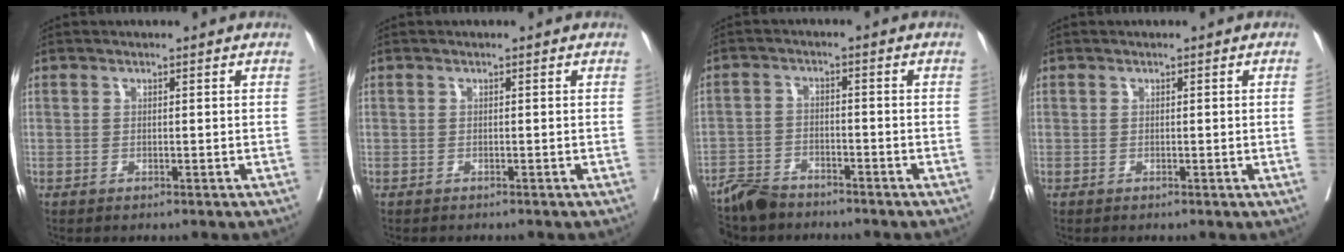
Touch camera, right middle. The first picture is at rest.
{"total": 1.1, "force": [-1.0, 0.3, 0.4], "torque": [-0.011, -0.002, -0.012]}
{"total": 6.1, "force": [-5.7, 1.7, 1.2], "torque": [-0.025, -0.016, -0.108]}
{"total": 1.0, "force": [0.0, -0.5, 0.9], "torque": [-0.008, -0.001, 0.000]}